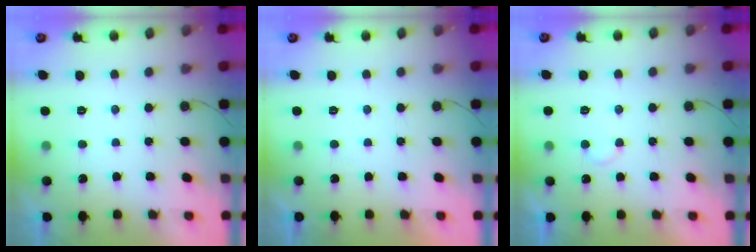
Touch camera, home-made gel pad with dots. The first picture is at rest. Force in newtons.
{"total": 1.8, "press": 1.7, "slide": 0.1}
{"total": 3.2, "press": 3.2, "slide": 0.3}